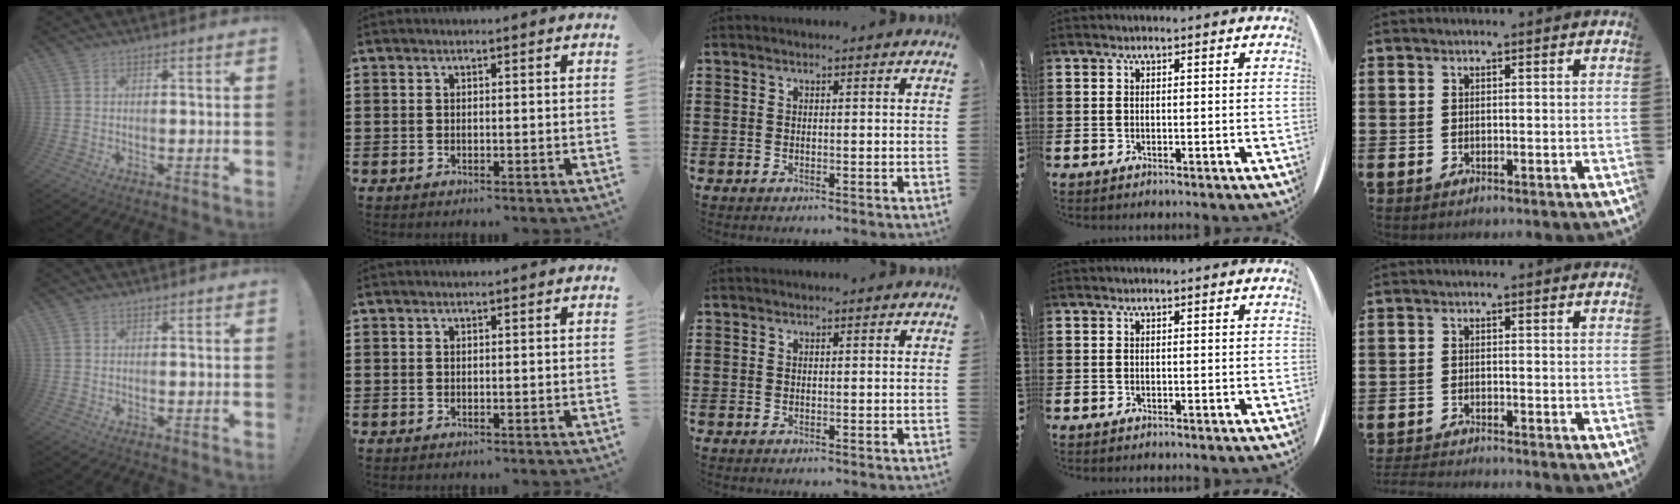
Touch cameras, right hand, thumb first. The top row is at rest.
{"little": {"total": 1.5, "force": [-1.5, -0.2, 0.1], "torque": [-0.003, 0.001, -0.031]}}